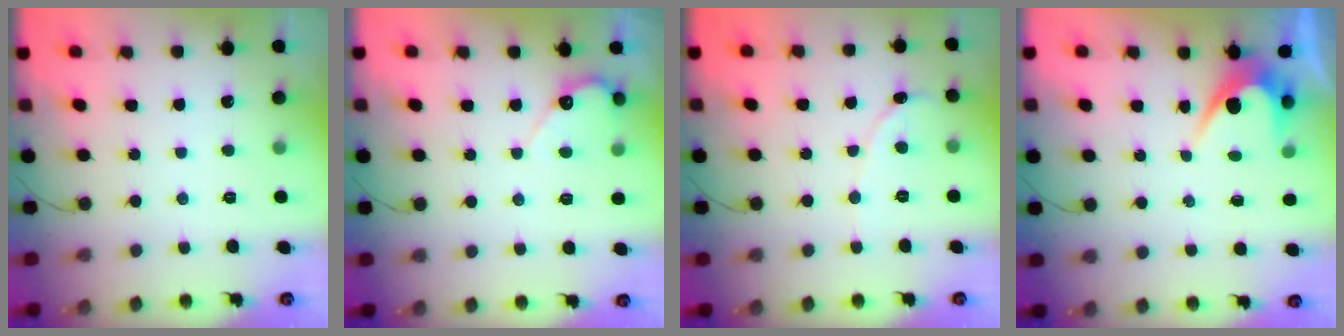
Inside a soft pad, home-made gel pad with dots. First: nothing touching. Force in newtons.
{"total": 4.7, "press": 4.7, "slide": 0.4}
{"total": 2.1, "press": 2.1, "slide": 0.2}
{"total": 4.2, "press": 4.2, "slide": 0.3}